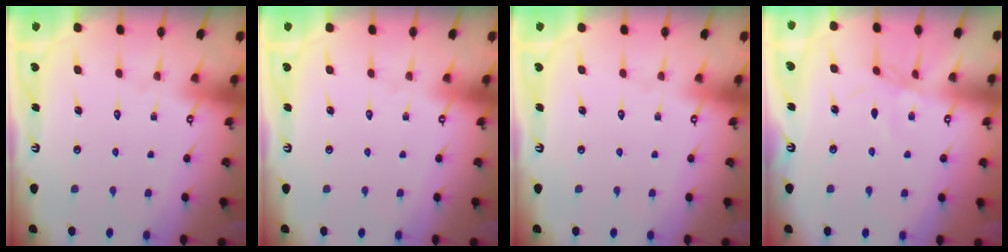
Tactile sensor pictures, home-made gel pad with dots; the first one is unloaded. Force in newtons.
{"total": 0.0}
{"total": 0.0}
{"total": 2.5, "press": 2.4, "slide": 0.5}